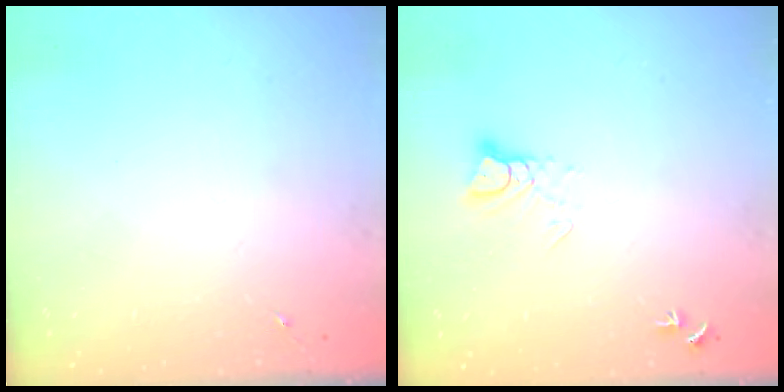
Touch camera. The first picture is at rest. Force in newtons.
{"total": 4.9, "press": 4.8, "slide": 0.3}